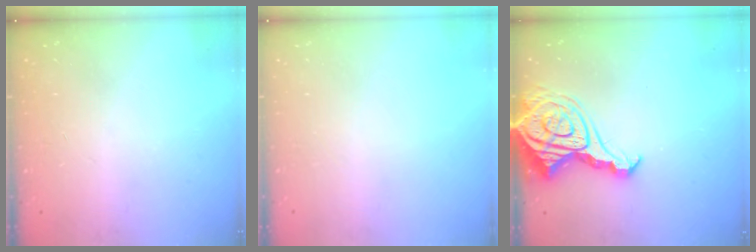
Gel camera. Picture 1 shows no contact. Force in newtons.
{"total": 0.0}
{"total": 16.4, "press": 16.3, "slide": 1.9}